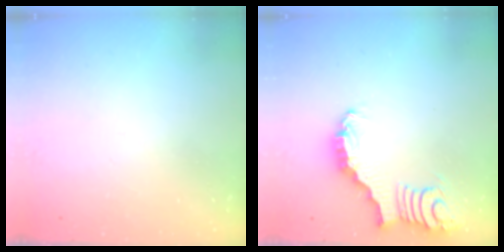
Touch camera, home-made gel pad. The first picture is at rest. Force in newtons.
{"total": 3.4, "press": 3.4, "slide": 0.5}